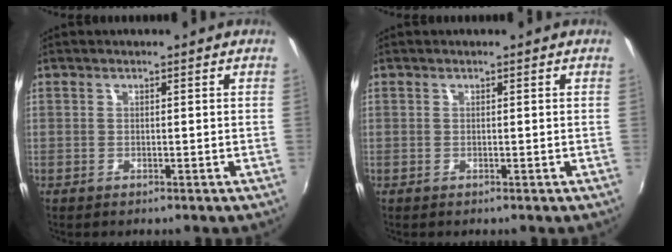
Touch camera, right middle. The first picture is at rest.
{"total": 0.0}